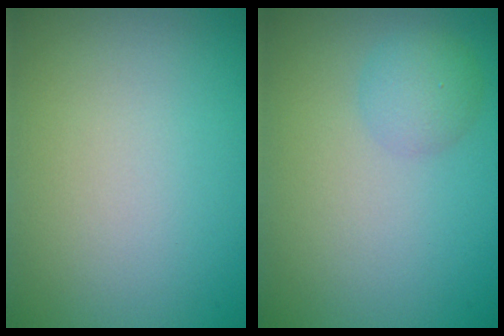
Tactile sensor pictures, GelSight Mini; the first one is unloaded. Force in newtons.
{"total": 2.1, "press": 2.1, "slide": 0.1}